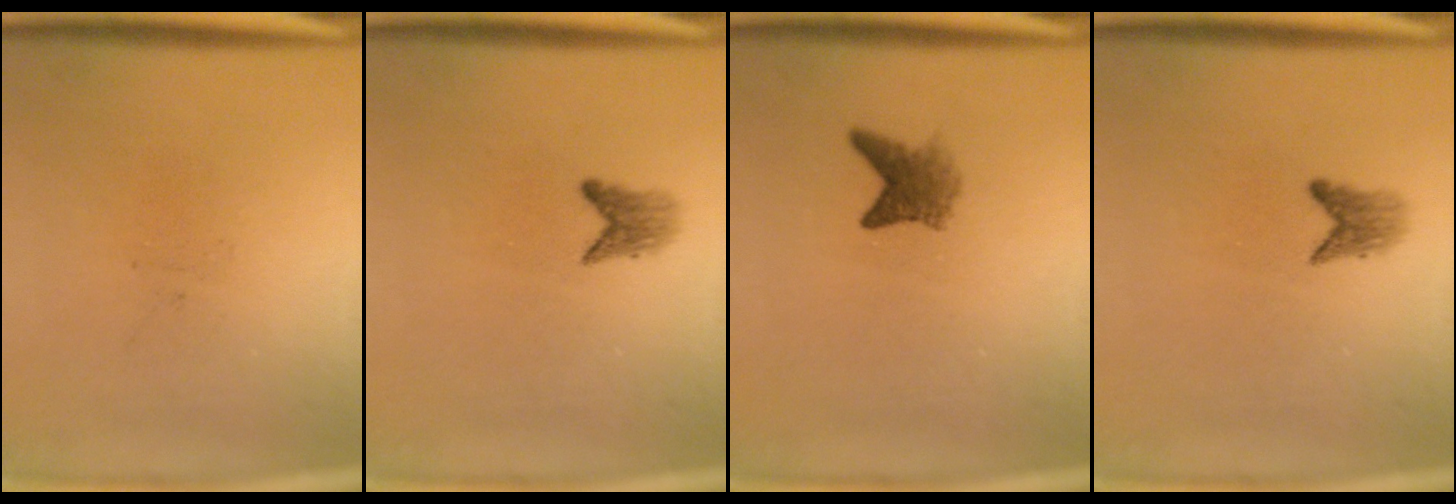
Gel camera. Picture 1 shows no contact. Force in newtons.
{"total": 1.8}
{"total": 2.7}
{"total": 1.8}